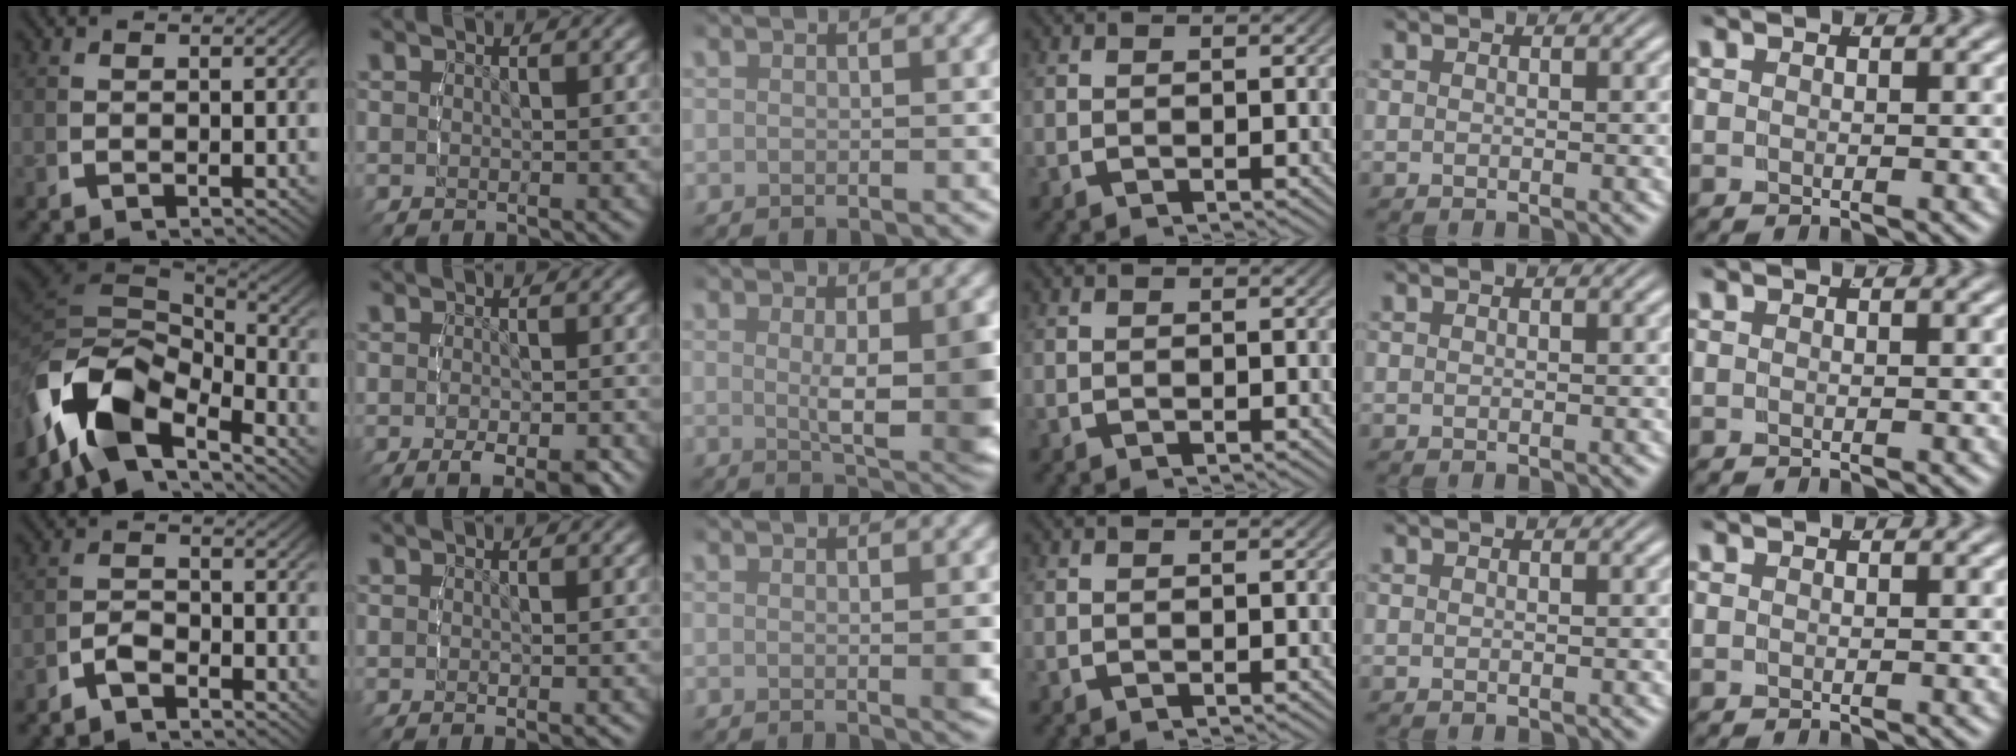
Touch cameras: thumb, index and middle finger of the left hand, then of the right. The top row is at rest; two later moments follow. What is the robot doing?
{"motion": "lift_and_place", "object": "bottle cap"}